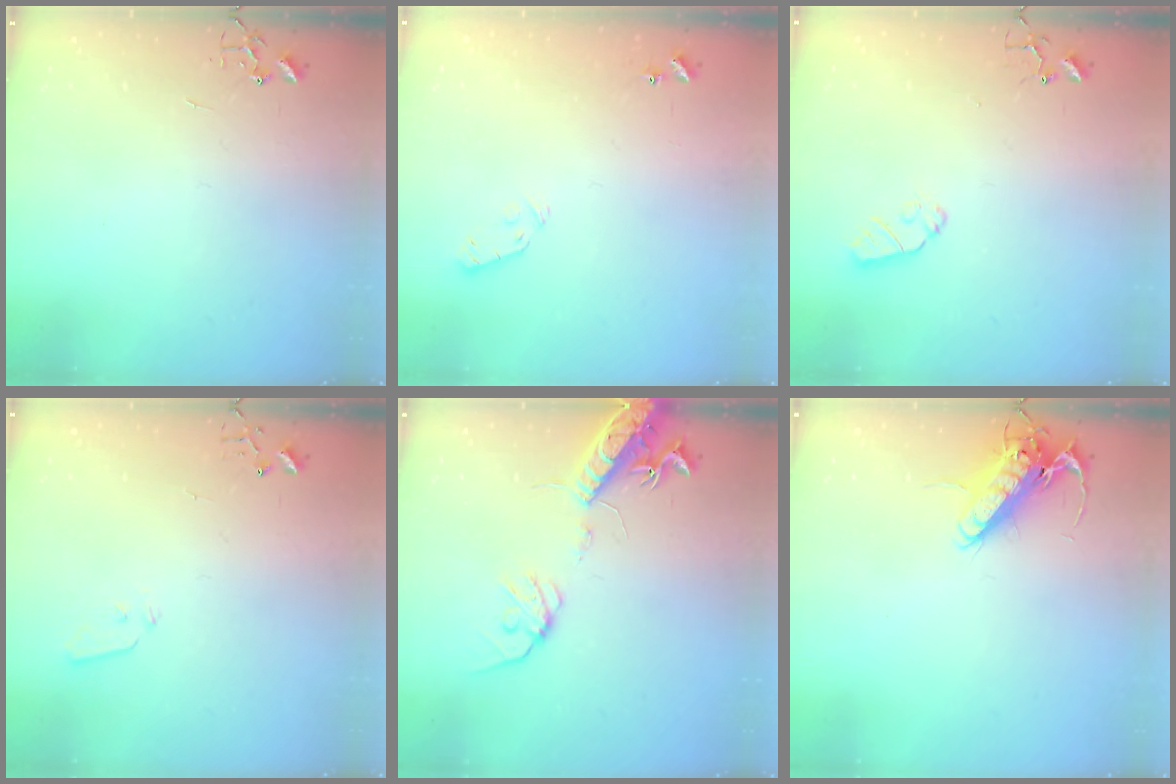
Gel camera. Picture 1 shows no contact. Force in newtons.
{"total": 4.1, "press": 4.1, "slide": 0.6}
{"total": 6.6, "press": 6.6, "slide": 0.2}
{"total": 3.5, "press": 3.4, "slide": 0.6}
{"total": 16.4, "press": 16.1, "slide": 3.0}
{"total": 13.3, "press": 13.1, "slide": 2.4}